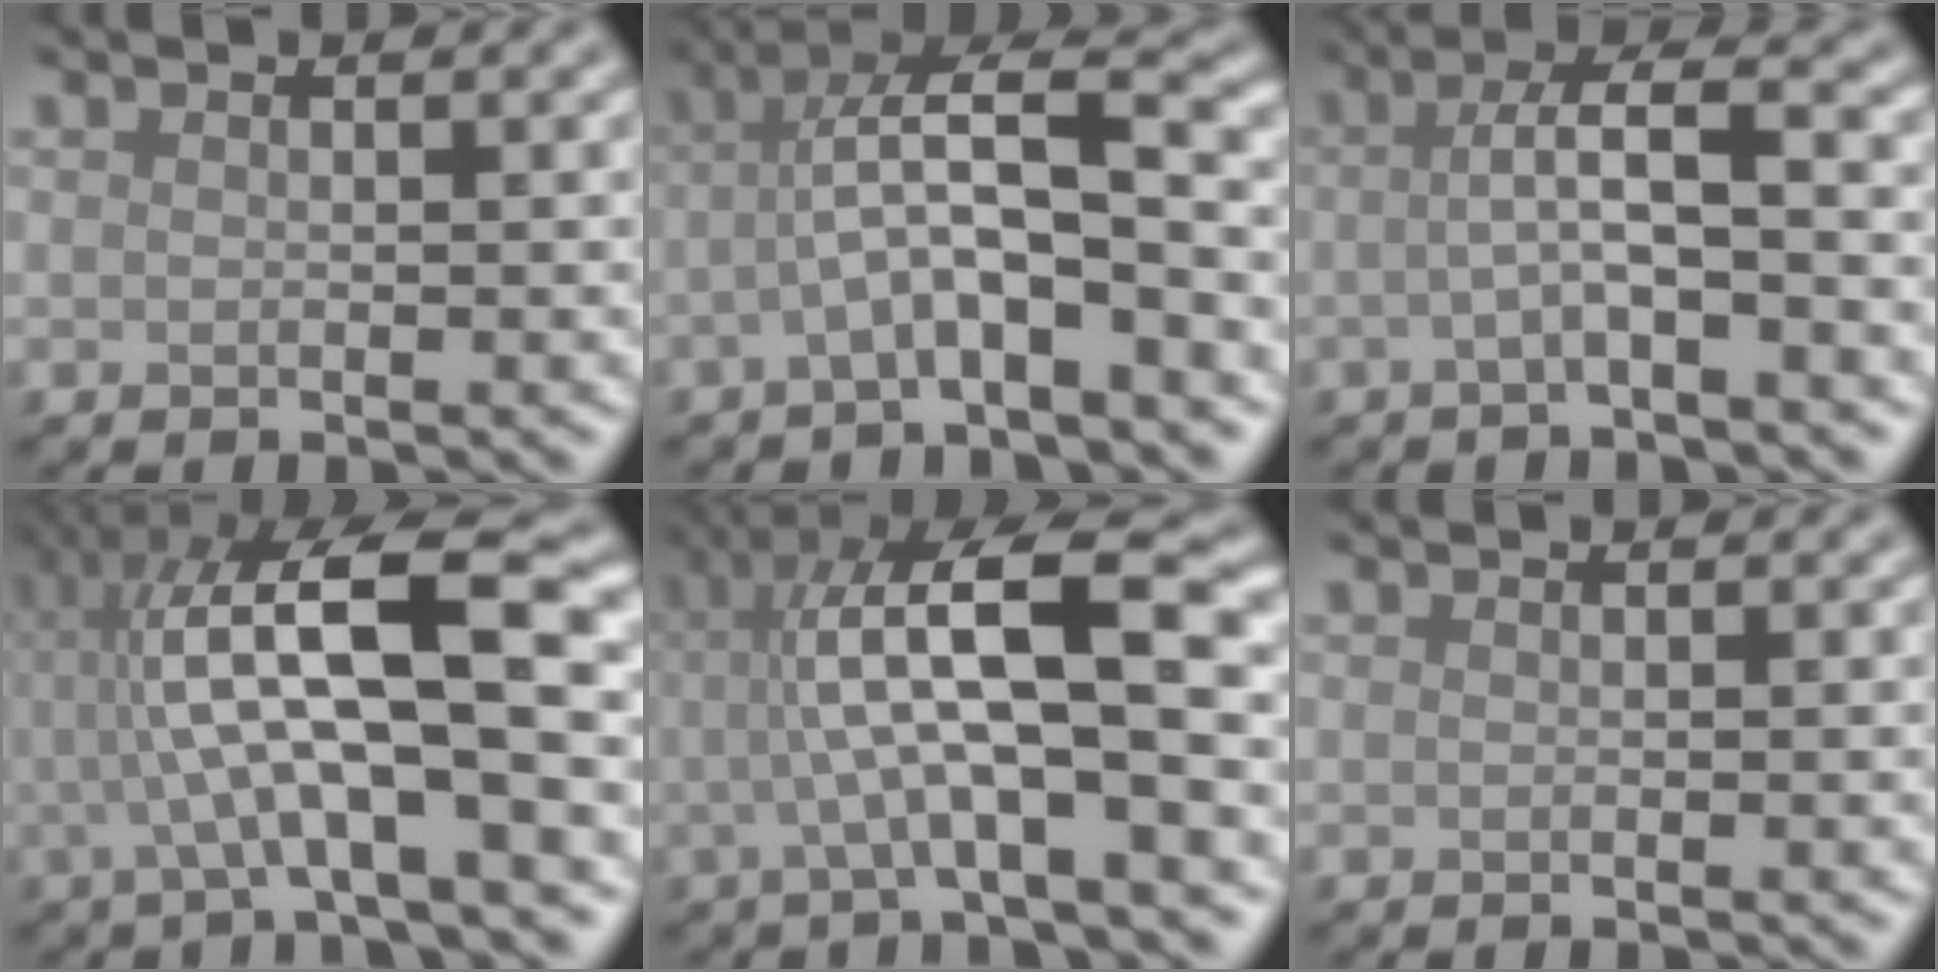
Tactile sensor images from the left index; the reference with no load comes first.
{"total": 6.4, "force": [-1.0, 1.5, 6.2], "torque": [-0.107, 0.024, -0.024]}
{"total": 4.1, "force": [-0.4, 0.6, 4.0], "torque": [-0.080, 0.011, -0.013]}
{"total": 11.5, "force": [0.7, 2.3, 11.3], "torque": [-0.183, 0.028, 0.017]}
{"total": 10.4, "force": [0.8, 2.4, 10.1], "torque": [-0.165, 0.018, 0.015]}
{"total": 0.0}